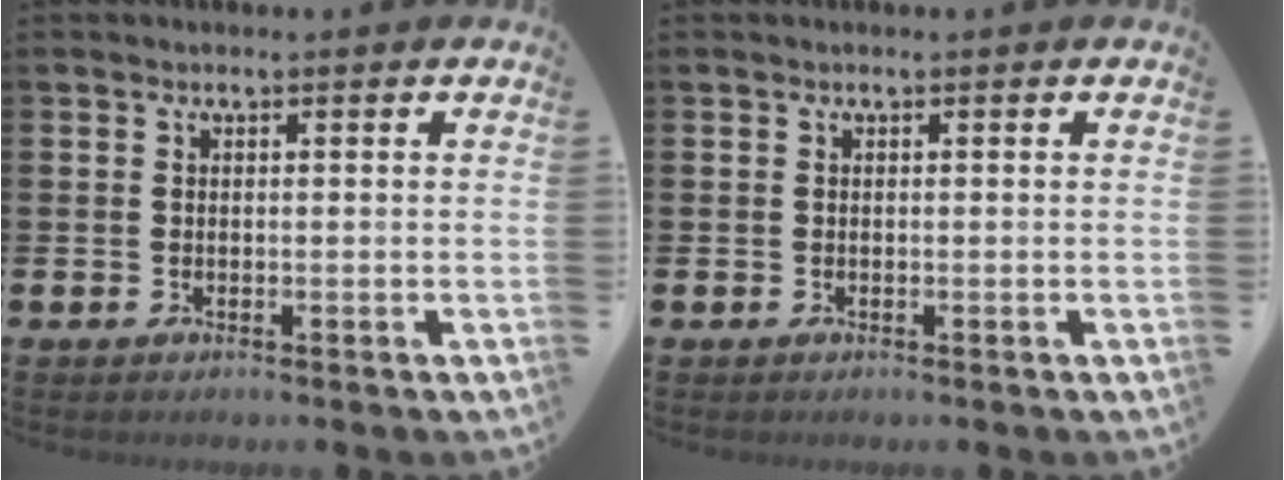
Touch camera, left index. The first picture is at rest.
{"total": 0.0}